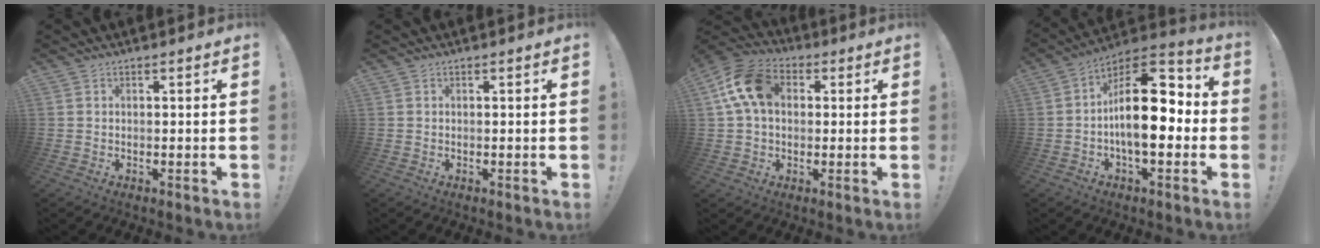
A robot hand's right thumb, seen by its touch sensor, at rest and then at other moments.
{"total": 0.0}
{"total": 14.7, "force": [3.4, 10.1, 10.1], "torque": [-0.176, 0.009, 0.071]}
{"total": 19.4, "force": [-0.7, 9.8, 16.7], "torque": [-0.260, 0.010, -0.013]}